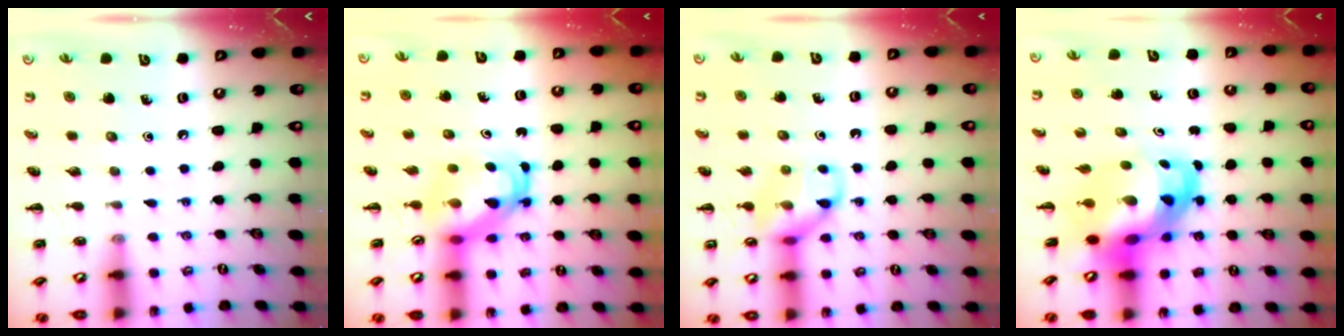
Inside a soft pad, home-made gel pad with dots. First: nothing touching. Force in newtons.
{"total": 5.0, "press": 4.9, "slide": 0.8}
{"total": 11.0, "press": 11.0, "slide": 1.4}
{"total": 7.8, "press": 7.5, "slide": 2.1}